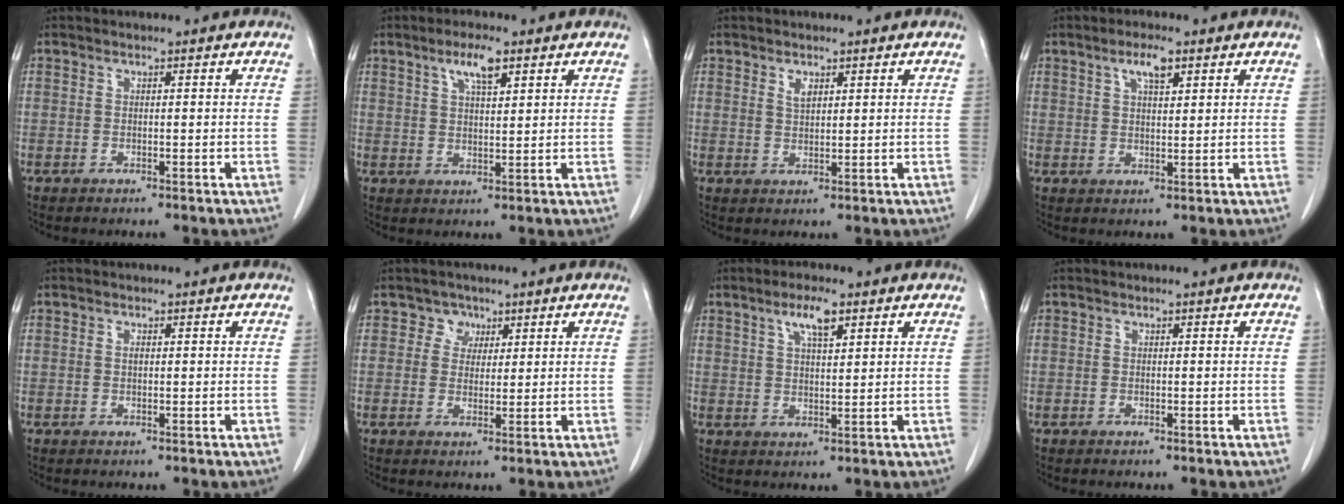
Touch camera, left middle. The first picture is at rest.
{"total": 4.9, "force": [2.9, 1.0, 3.8], "torque": [-0.075, 0.004, 0.052]}
{"total": 1.8, "force": [1.1, 0.8, 1.1], "torque": [-0.023, -0.002, 0.025]}
{"total": 3.9, "force": [2.3, 1.0, 3.1], "torque": [-0.060, 0.003, 0.041]}
{"total": 0.5, "force": [0.1, 0.3, 0.4], "torque": [-0.012, -0.001, 0.003]}
{"total": 2.7, "force": [1.5, 2.3, 0.1], "torque": [0.005, 0.000, 0.019]}
{"total": 4.9, "force": [2.9, 1.1, 3.9], "torque": [-0.075, 0.004, 0.052]}
{"total": 0.0}